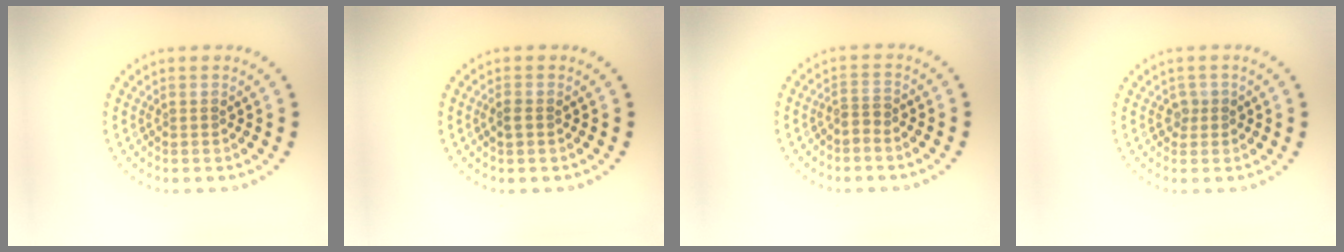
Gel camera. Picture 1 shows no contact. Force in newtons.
{"total": 1.0, "press": 1.0, "slide": 0.2}
{"total": 1.1, "press": 0.7, "slide": 0.9}
{"total": 1.0, "press": 0.9, "slide": 0.6}